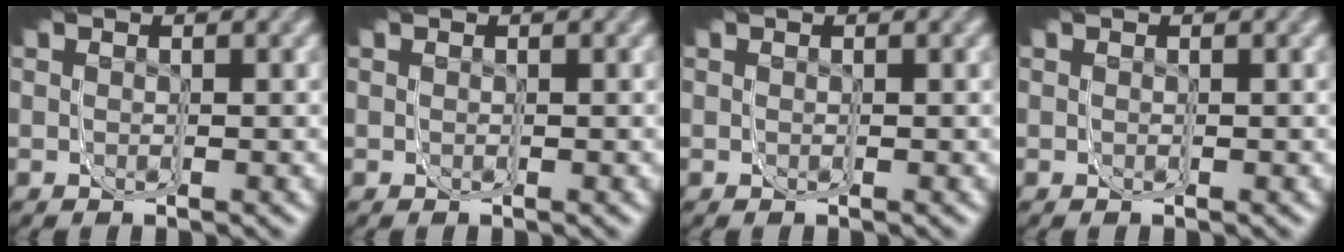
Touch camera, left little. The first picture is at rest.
{"total": 0.0}
{"total": 0.0}
{"total": 0.0}